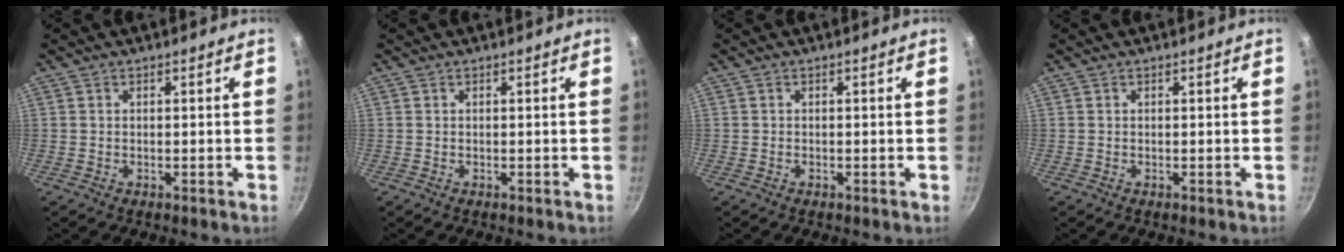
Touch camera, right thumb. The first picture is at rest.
{"total": 0.0}
{"total": 0.0}
{"total": 0.0}